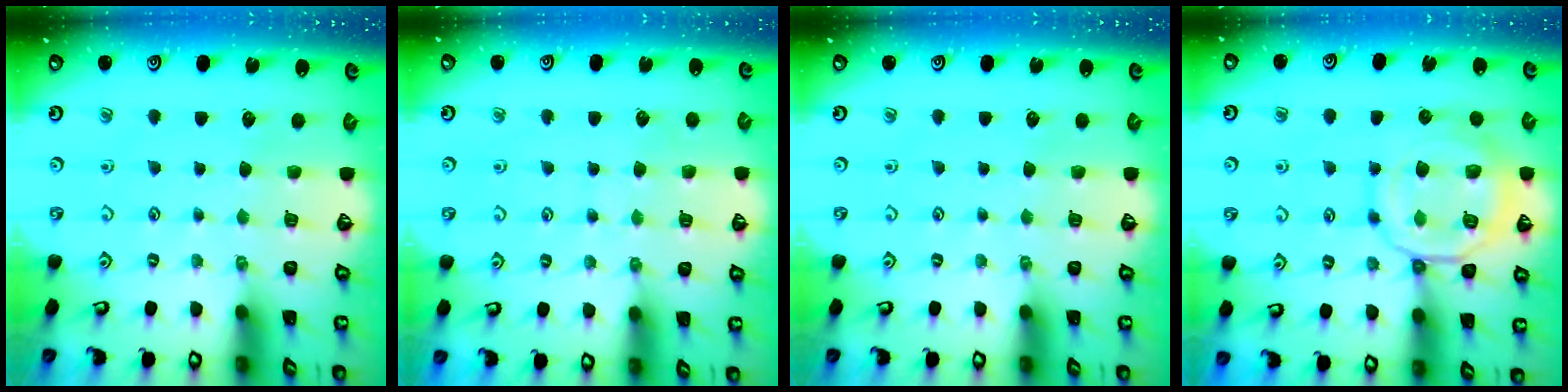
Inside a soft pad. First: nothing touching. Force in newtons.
{"total": 3.8, "press": 3.8, "slide": 0.3}
{"total": 0.0}
{"total": 12.8, "press": 12.7, "slide": 1.2}